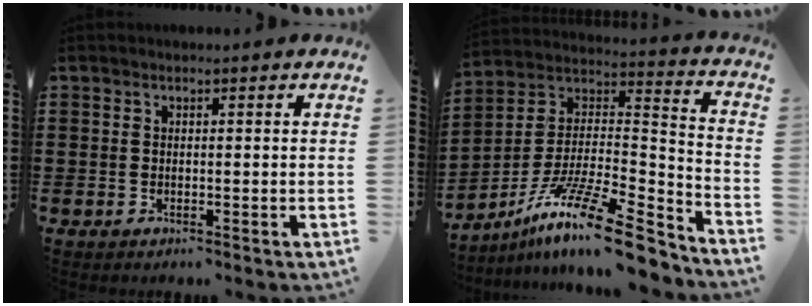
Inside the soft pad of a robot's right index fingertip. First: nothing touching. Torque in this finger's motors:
{"motor_torque": [1.36, 0.78, 1.05, 0.21]}